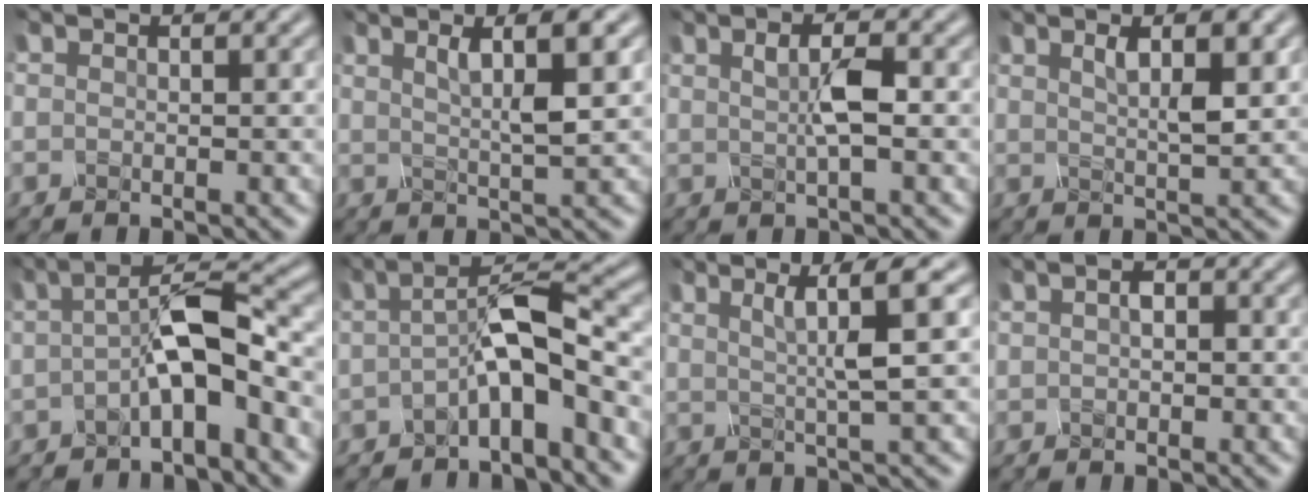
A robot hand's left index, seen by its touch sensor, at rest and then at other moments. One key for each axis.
{"total": 3.9, "fx": 1.5, "fy": 0.8, "fz": 3.5, "tx": -0.051, "ty": 0.000, "tz": 0.026}
{"total": 2.7, "fx": 0.0, "fy": 0.7, "fz": 2.6, "tx": -0.046, "ty": 0.003, "tz": 0.000}
{"total": 3.4, "fx": 1.1, "fy": 1.0, "fz": 3.0, "tx": -0.048, "ty": 0.000, "tz": 0.020}
{"total": 5.9, "fx": -1.3, "fy": 1.7, "fz": 5.5, "tx": -0.091, "ty": 0.015, "tz": -0.031}
{"total": 5.5, "fx": -1.5, "fy": 1.4, "fz": 5.1, "tx": -0.083, "ty": 0.017, "tz": -0.034}
{"total": 4.4, "fx": 1.3, "fy": 0.5, "fz": 4.2, "tx": -0.062, "ty": 0.006, "tz": 0.022}
{"total": 1.6, "fx": 0.0, "fy": 1.2, "fz": 1.0, "tx": -0.016, "ty": 0.004, "tz": 0.004}